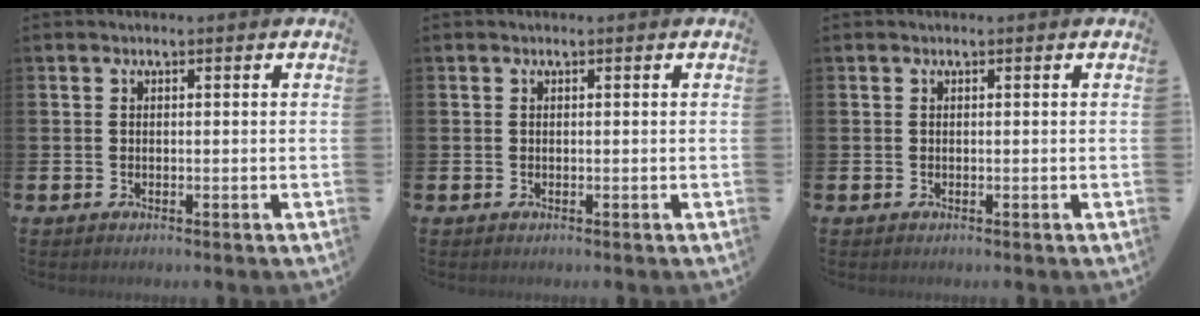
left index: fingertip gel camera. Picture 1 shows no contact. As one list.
[{"total": 0.0}, {"total": 0.0}]